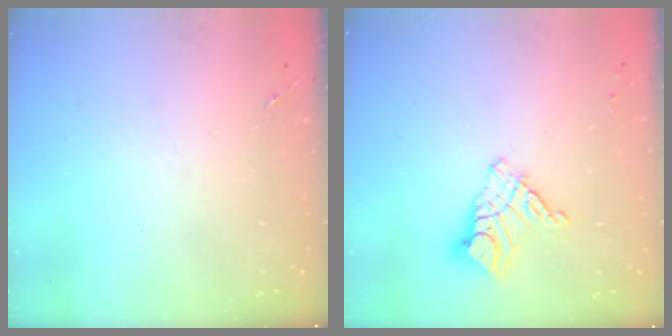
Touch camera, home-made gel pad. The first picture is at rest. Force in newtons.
{"total": 9.7, "press": 9.7, "slide": 1.1}